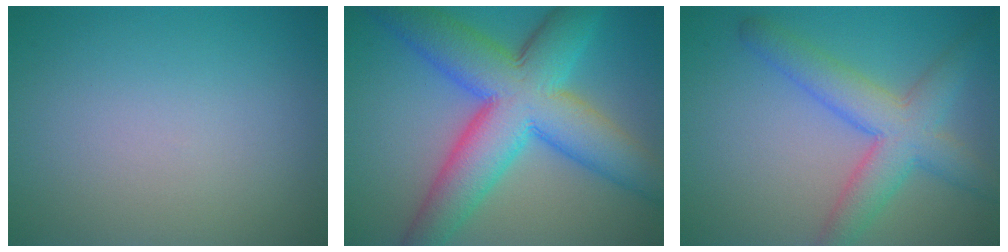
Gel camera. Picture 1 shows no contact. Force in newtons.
{"total": 12.0, "press": 12.0, "slide": 0.2}
{"total": 5.6, "press": 5.6, "slide": 0.2}